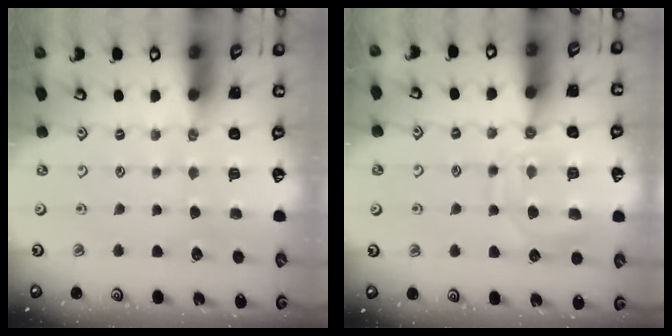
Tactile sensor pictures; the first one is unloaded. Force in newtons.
{"total": 12.8, "press": 12.7, "slide": 1.2}